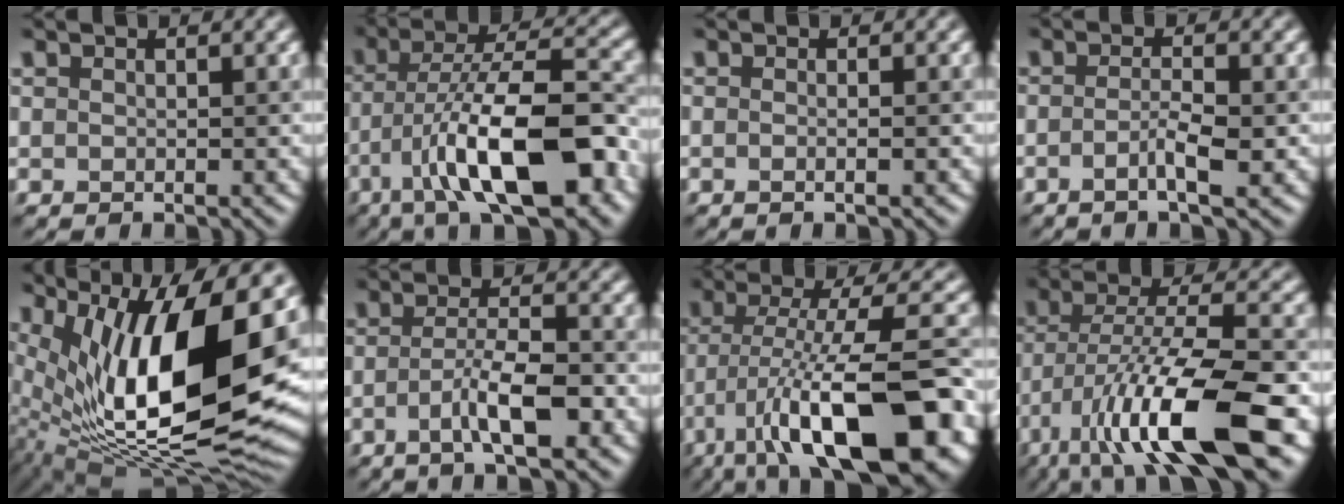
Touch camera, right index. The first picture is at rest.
{"total": 12.5, "force": [-5.1, 4.1, 10.7], "torque": [-0.181, 0.006, -0.086]}
{"total": 2.2, "force": [0.3, 1.2, 1.8], "torque": [0.009, -0.004, -0.019]}
{"total": 2.7, "force": [-0.9, 0.4, 2.5], "torque": [-0.044, 0.003, -0.022]}
{"total": 16.7, "force": [2.8, 6.4, 15.2], "torque": [-0.263, -0.007, 0.048]}
{"total": 5.0, "force": [-1.9, 1.0, 4.5], "torque": [-0.080, 0.007, -0.038]}
{"total": 14.6, "force": [-5.7, 4.6, 12.6], "torque": [-0.199, 0.008, -0.090]}
{"total": 12.6, "force": [-6.1, 3.5, 10.5], "torque": [-0.191, -0.003, -0.108]}